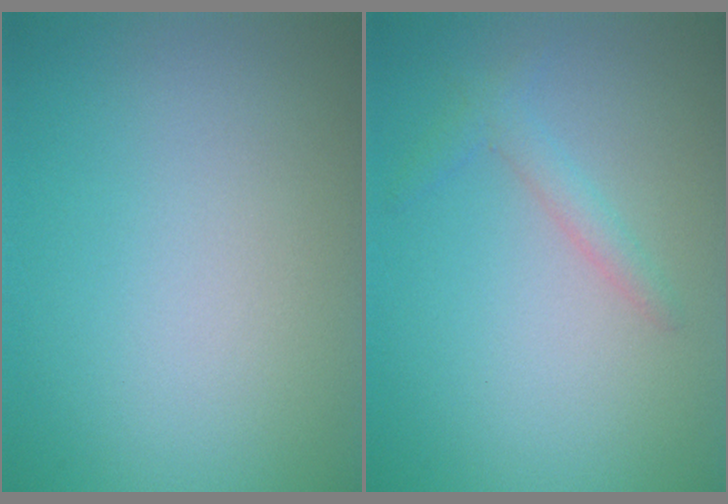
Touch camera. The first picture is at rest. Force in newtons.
{"total": 1.5, "press": 1.4, "slide": 0.1}